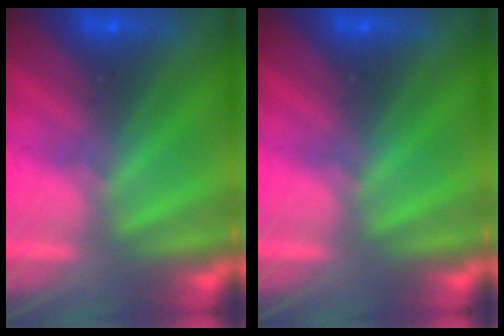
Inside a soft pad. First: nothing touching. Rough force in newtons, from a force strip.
{"total": 0.0}